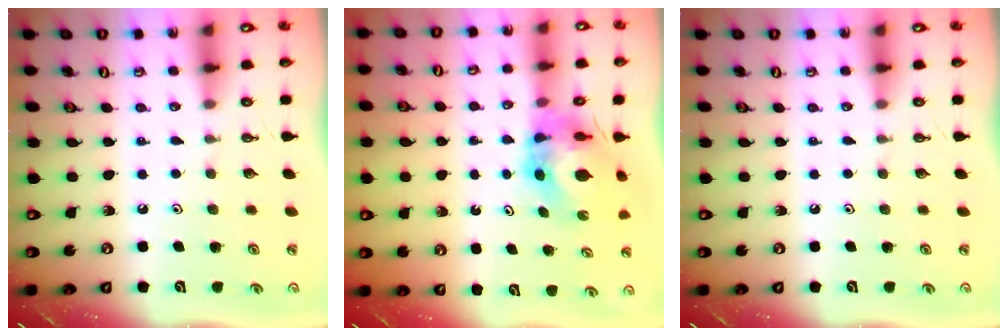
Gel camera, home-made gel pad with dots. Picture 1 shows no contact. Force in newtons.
{"total": 8.1, "press": 8.1, "slide": 0.9}
{"total": 0.0}